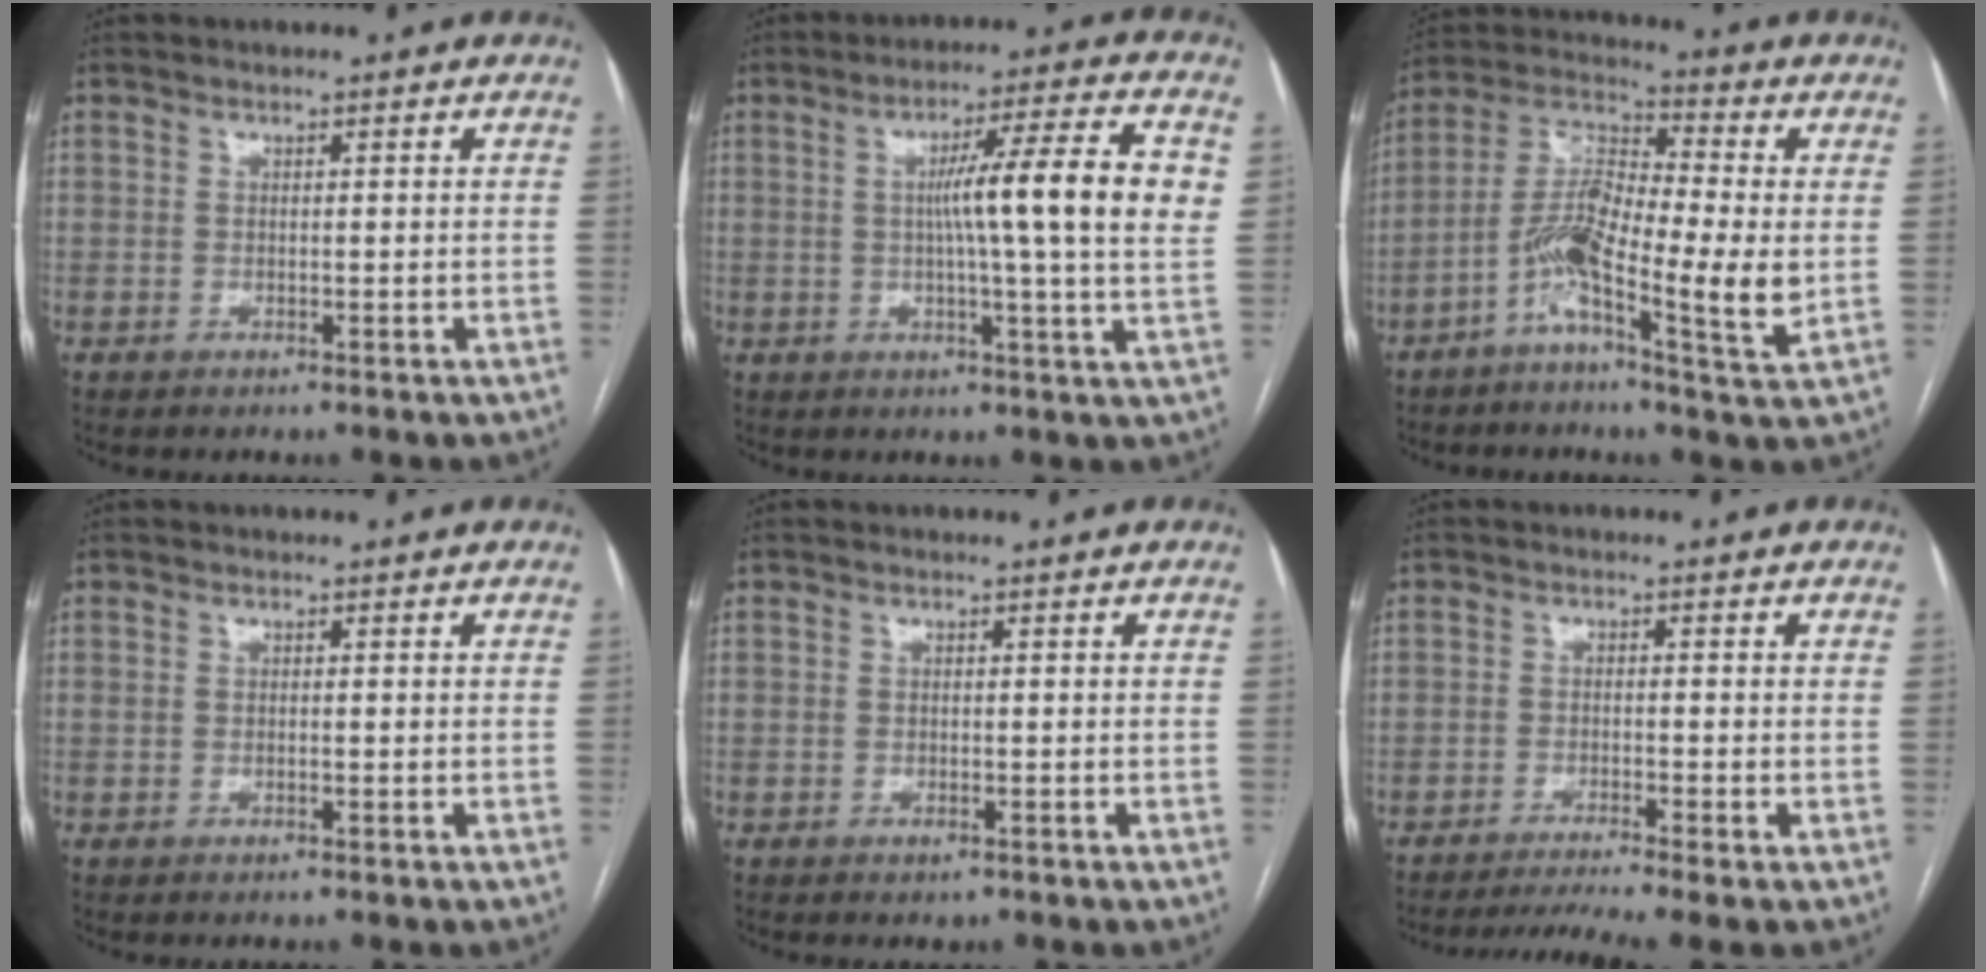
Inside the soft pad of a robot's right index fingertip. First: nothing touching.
{"total": 13.4, "force": [1.9, -0.8, 13.2], "torque": [-0.198, 0.007, 0.022]}
{"total": 13.1, "force": [-3.0, 1.9, 12.6], "torque": [-0.246, 0.006, -0.066]}
{"total": 0.0}
{"total": 0.9, "force": [-0.6, 0.4, 0.5], "torque": [-0.010, -0.001, -0.004]}
{"total": 6.4, "force": [-5.3, -1.3, 3.4], "torque": [-0.054, -0.012, -0.087]}